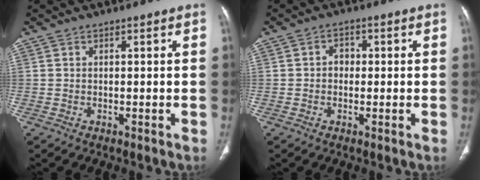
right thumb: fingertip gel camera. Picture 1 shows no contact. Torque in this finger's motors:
{"motor_torque": [-0.31, 0.18, 0.00, 0.29, 0.05]}